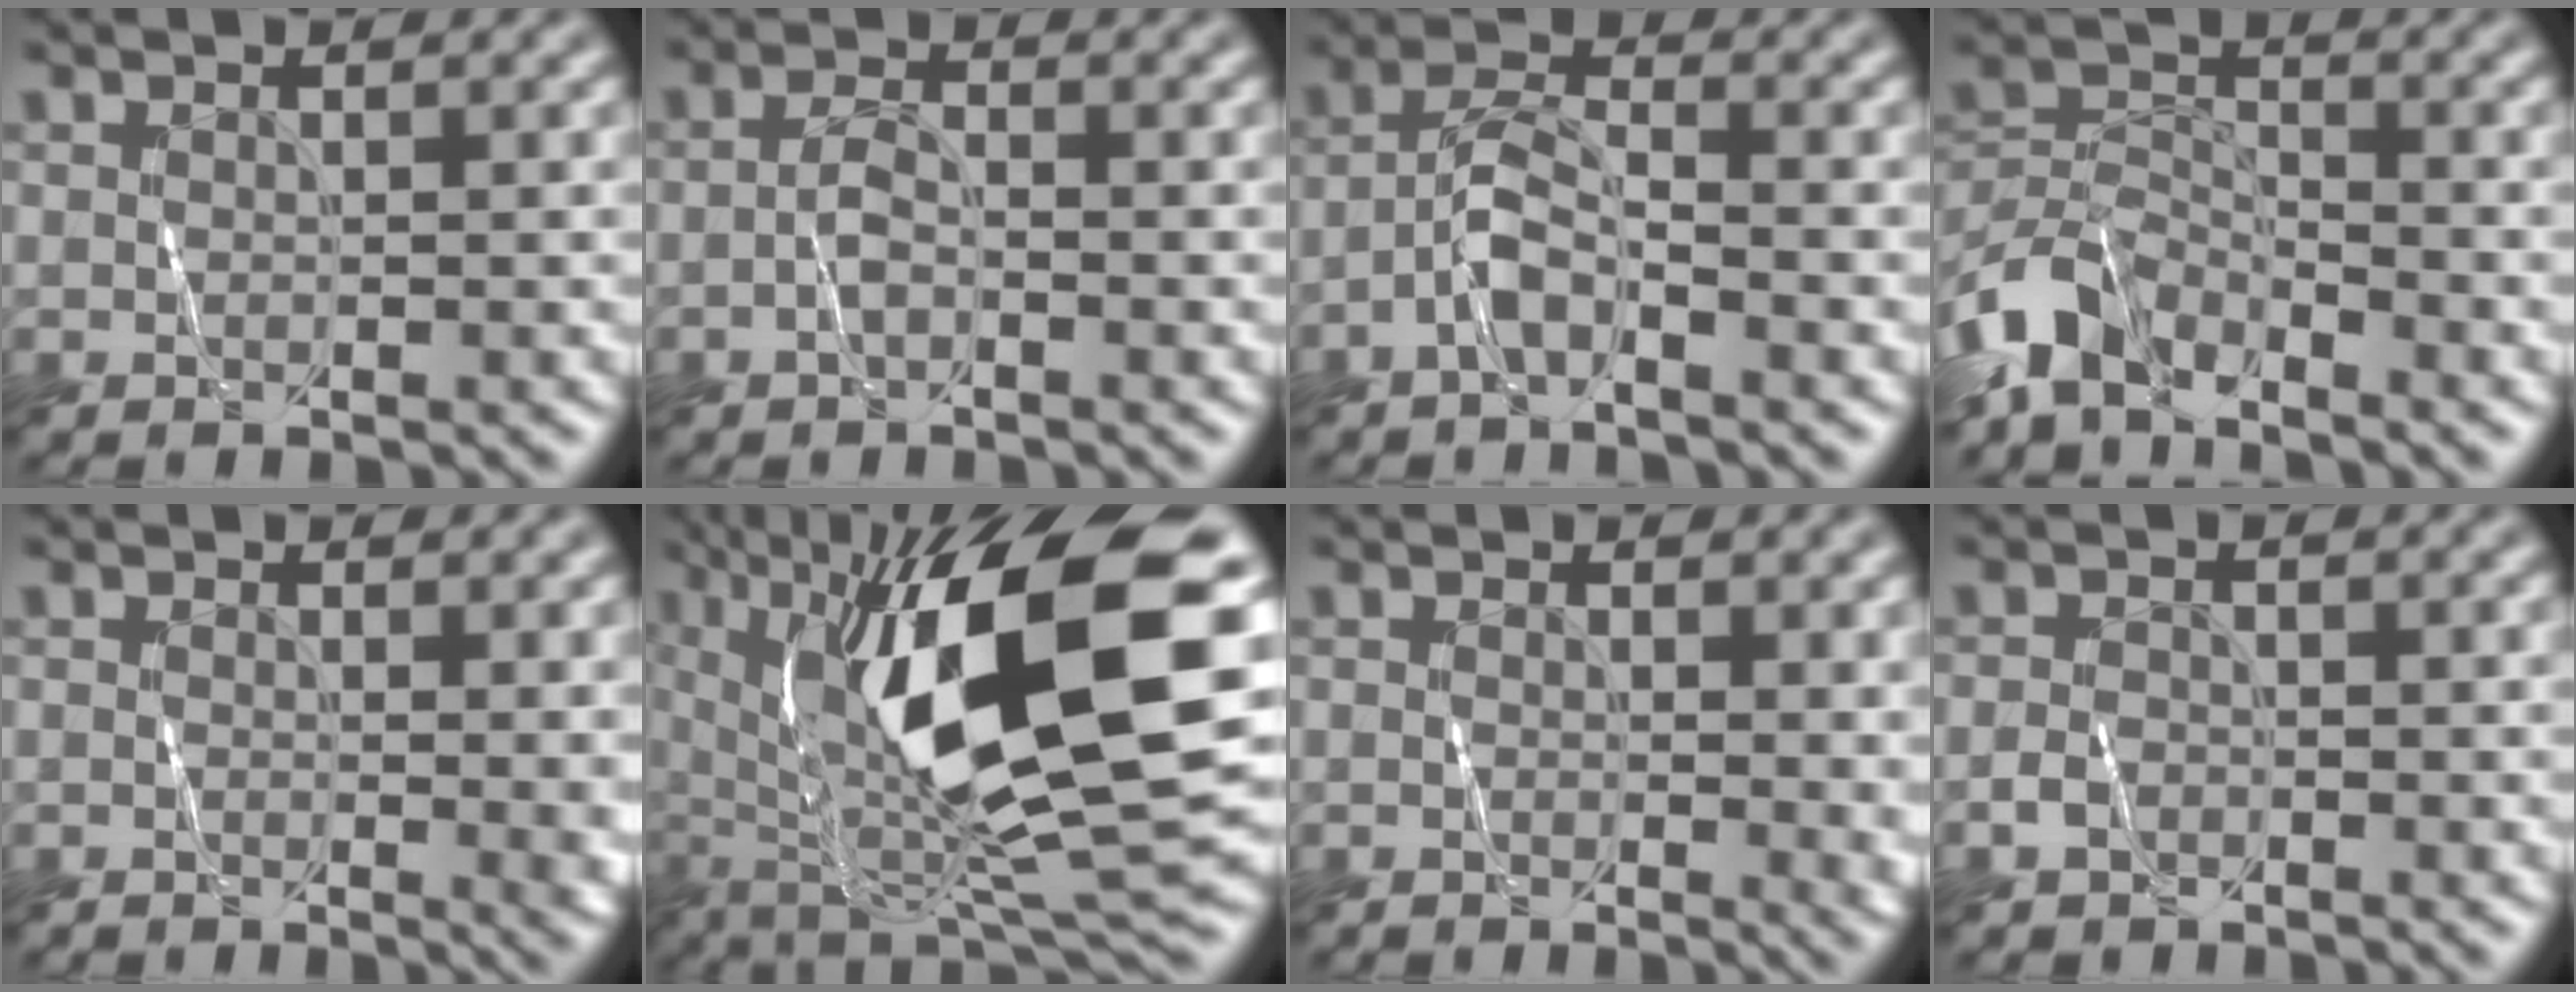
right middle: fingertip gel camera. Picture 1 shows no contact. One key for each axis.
{"total": 1.8, "fx": -0.8, "fy": 0.6, "fz": 1.4, "tx": -0.030, "ty": 0.005, "tz": -0.019}
{"total": 3.1, "fx": -1.9, "fy": 0.9, "fz": 2.3, "tx": -0.047, "ty": 0.012, "tz": -0.043}
{"total": 5.3, "fx": -4.4, "fy": 2.2, "fz": 1.9, "tx": -0.038, "ty": 0.000, "tz": -0.099}
{"total": 2.7, "fx": 0.2, "fy": 0.8, "fz": 2.6, "tx": -0.025, "ty": -0.001, "tz": 0.002}
{"total": 16.9, "fx": 3.3, "fy": 4.9, "fz": 15.9, "tx": -0.273, "ty": 0.002, "tz": 0.053}
{"total": 2.5, "fx": 0.2, "fy": 1.0, "fz": 2.3, "tx": -0.022, "ty": -0.002, "tz": 0.002}
{"total": 1.5, "fx": -1.0, "fy": 1.0, "fz": 0.6, "tx": -0.009, "ty": 0.004, "tz": -0.022}